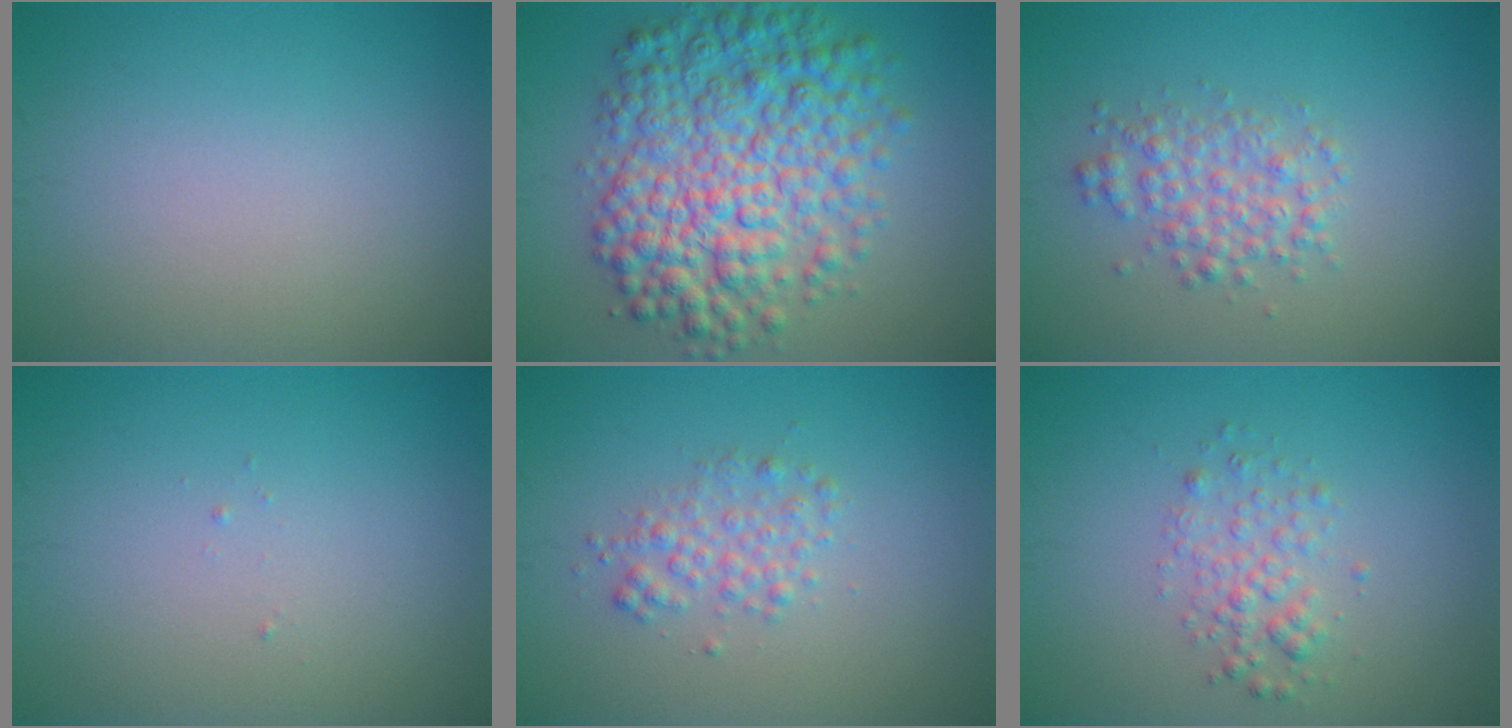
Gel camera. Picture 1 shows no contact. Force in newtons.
{"total": 9.8, "press": 9.8, "slide": 0.1}
{"total": 3.0, "press": 3.0, "slide": 0.1}
{"total": 0.0}
{"total": 2.0, "press": 2.0, "slide": 0.0}
{"total": 2.2, "press": 2.2, "slide": 0.1}